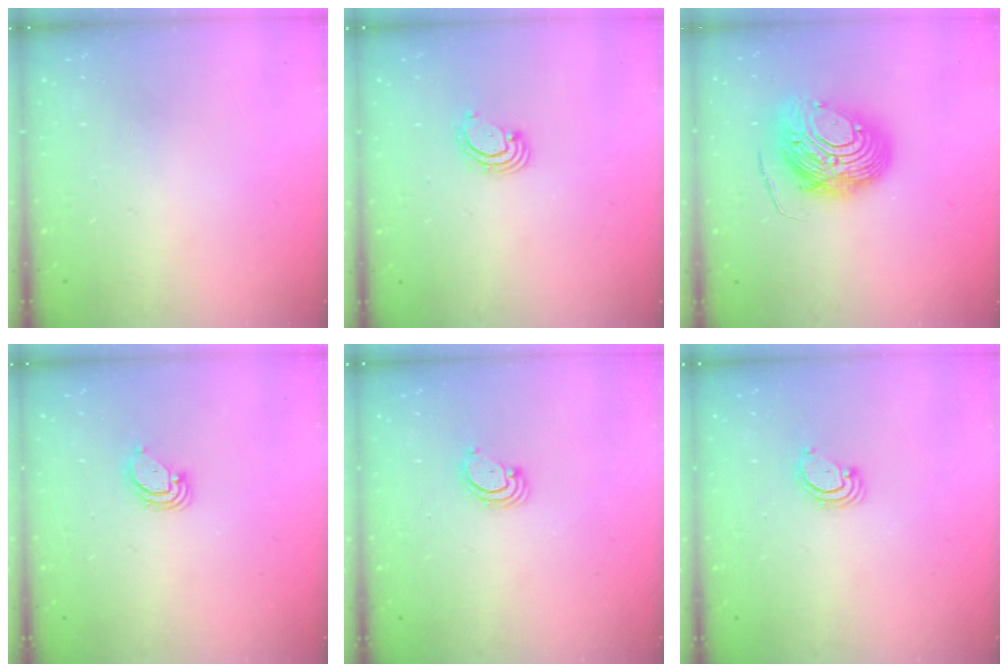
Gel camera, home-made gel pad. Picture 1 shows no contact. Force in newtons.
{"total": 2.6, "press": 2.6, "slide": 0.3}
{"total": 12.8, "press": 12.7, "slide": 1.1}
{"total": 3.2, "press": 3.2, "slide": 0.3}
{"total": 2.3, "press": 2.3, "slide": 0.2}
{"total": 2.3, "press": 2.3, "slide": 0.2}